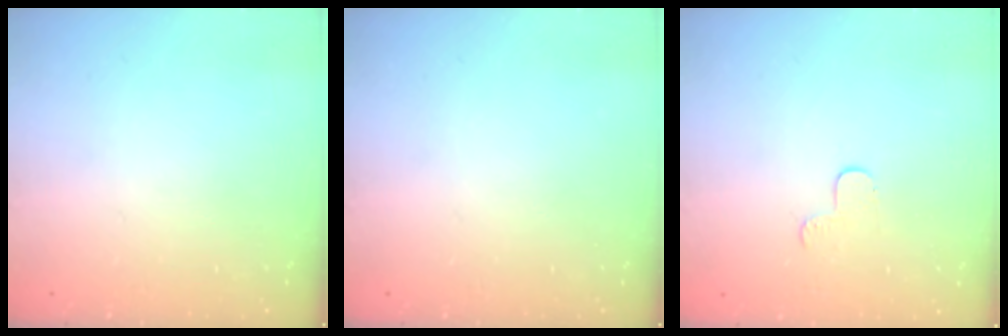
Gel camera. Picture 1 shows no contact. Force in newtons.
{"total": 0.0}
{"total": 4.1, "press": 4.0, "slide": 0.4}